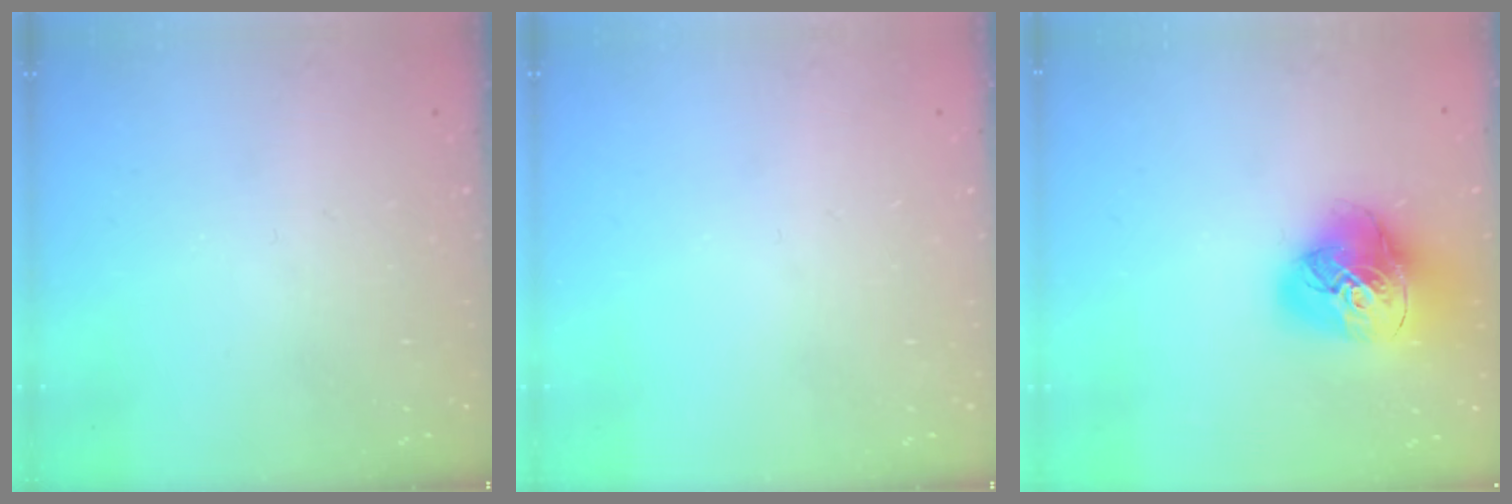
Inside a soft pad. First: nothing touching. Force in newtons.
{"total": 0.0}
{"total": 17.3, "press": 17.2, "slide": 2.0}